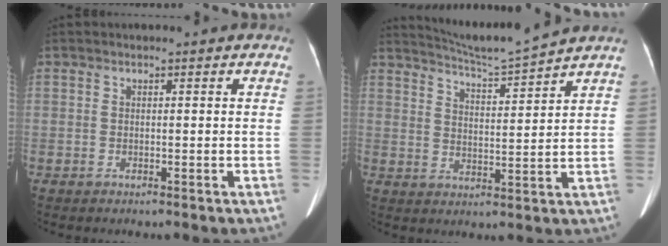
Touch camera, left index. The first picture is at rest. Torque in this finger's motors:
{"motor_torque": [0.24, -0.82, -0.14, 0.00]}